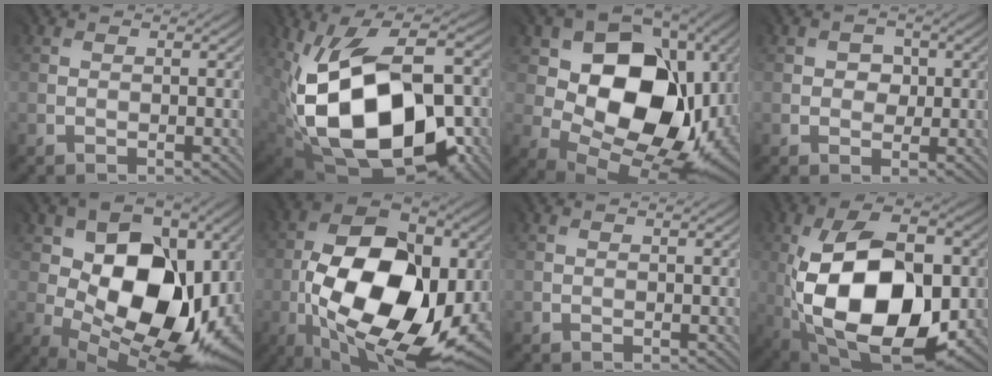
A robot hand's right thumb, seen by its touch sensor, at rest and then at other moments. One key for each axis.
{"total": 17.9, "fx": -2.8, "fy": 11.4, "fz": 13.5, "tx": -0.254, "ty": -0.030, "tz": -0.030}
{"total": 17.0, "fx": 2.4, "fy": 12.1, "fz": 11.8, "tx": -0.191, "ty": -0.026, "tz": 0.052}
{"total": 2.3, "fx": 0.4, "fy": 2.1, "fz": 1.0, "tx": -0.012, "ty": -0.002, "tz": 0.003}
{"total": 16.3, "fx": 0.7, "fy": 10.5, "fz": 12.4, "tx": -0.199, "ty": -0.019, "tz": 0.009}
{"total": 20.0, "fx": -2.6, "fy": 11.2, "fz": 16.3, "tx": -0.311, "ty": -0.006, "tz": -0.047}
{"total": 0.0}
{"total": 17.5, "fx": -2.8, "fy": 9.7, "fz": 14.2, "tx": -0.257, "ty": -0.009, "tz": -0.050}